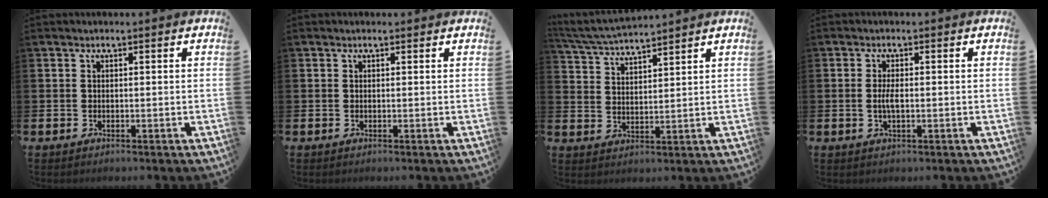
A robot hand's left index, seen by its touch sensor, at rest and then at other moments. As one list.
[{"total": 0.0}, {"total": 4.7, "force": [4.7, 0.1, 0.8], "torque": [-0.033, -0.028, 0.082]}, {"total": 2.2, "force": [-0.1, 0.7, 2.1], "torque": [-0.032, -0.004, -0.005]}]